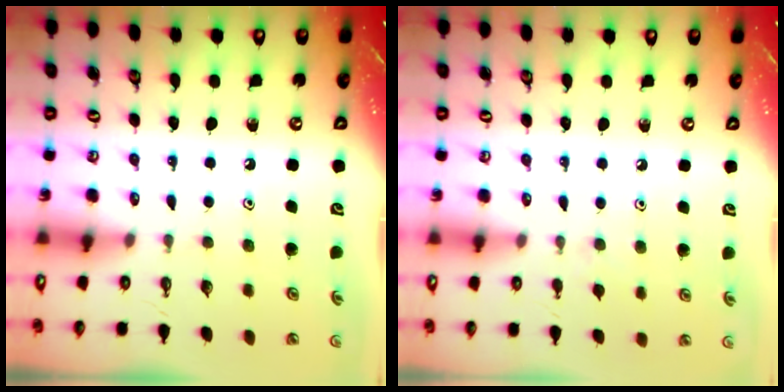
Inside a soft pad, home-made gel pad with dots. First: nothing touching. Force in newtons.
{"total": 4.0, "press": 4.0, "slide": 0.5}